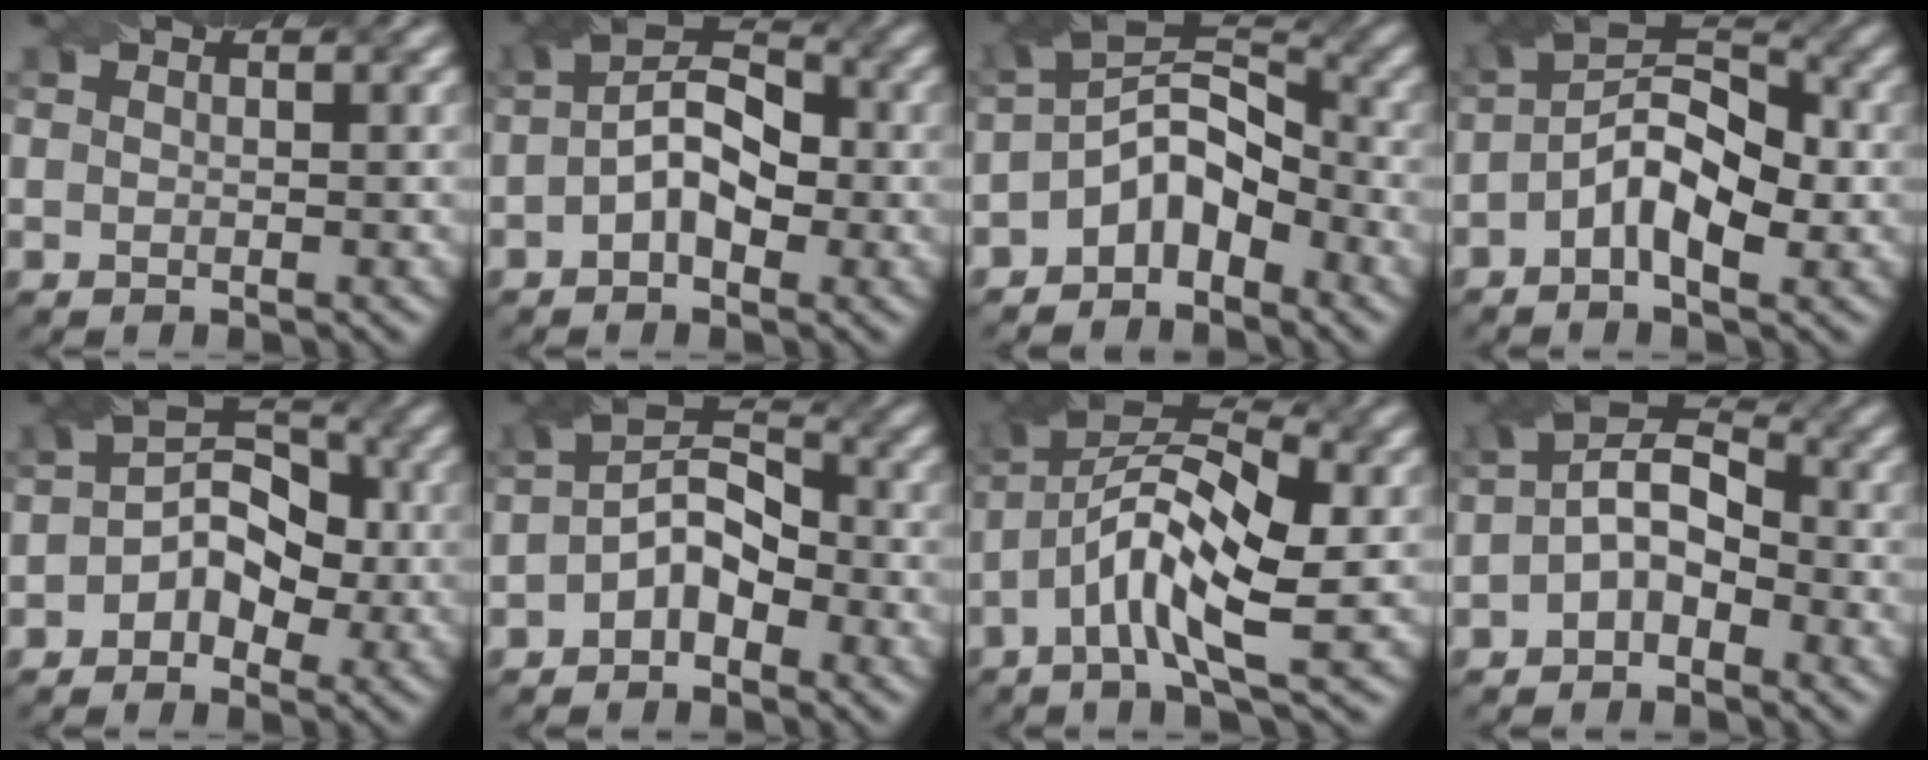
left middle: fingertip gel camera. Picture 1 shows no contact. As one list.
[{"total": 5.5, "force": [-0.5, 3.4, 4.4], "torque": [-0.068, 0.012, -0.016]}, {"total": 6.0, "force": [-3.0, 3.5, 3.9], "torque": [-0.054, 0.012, -0.067]}, {"total": 7.1, "force": [-1.2, 3.5, 6.1], "torque": [-0.106, 0.019, -0.031]}, {"total": 5.2, "force": [-0.9, 3.7, 3.5], "torque": [-0.035, 0.013, -0.024]}, {"total": 4.6, "force": [-1.6, 2.9, 3.3], "torque": [-0.053, 0.010, -0.035]}, {"total": 9.4, "force": [-1.9, 3.1, 8.6], "torque": [-0.157, 0.022, -0.047]}, {"total": 4.8, "force": [-1.0, 3.0, 3.7], "torque": [-0.064, 0.013, -0.026]}]